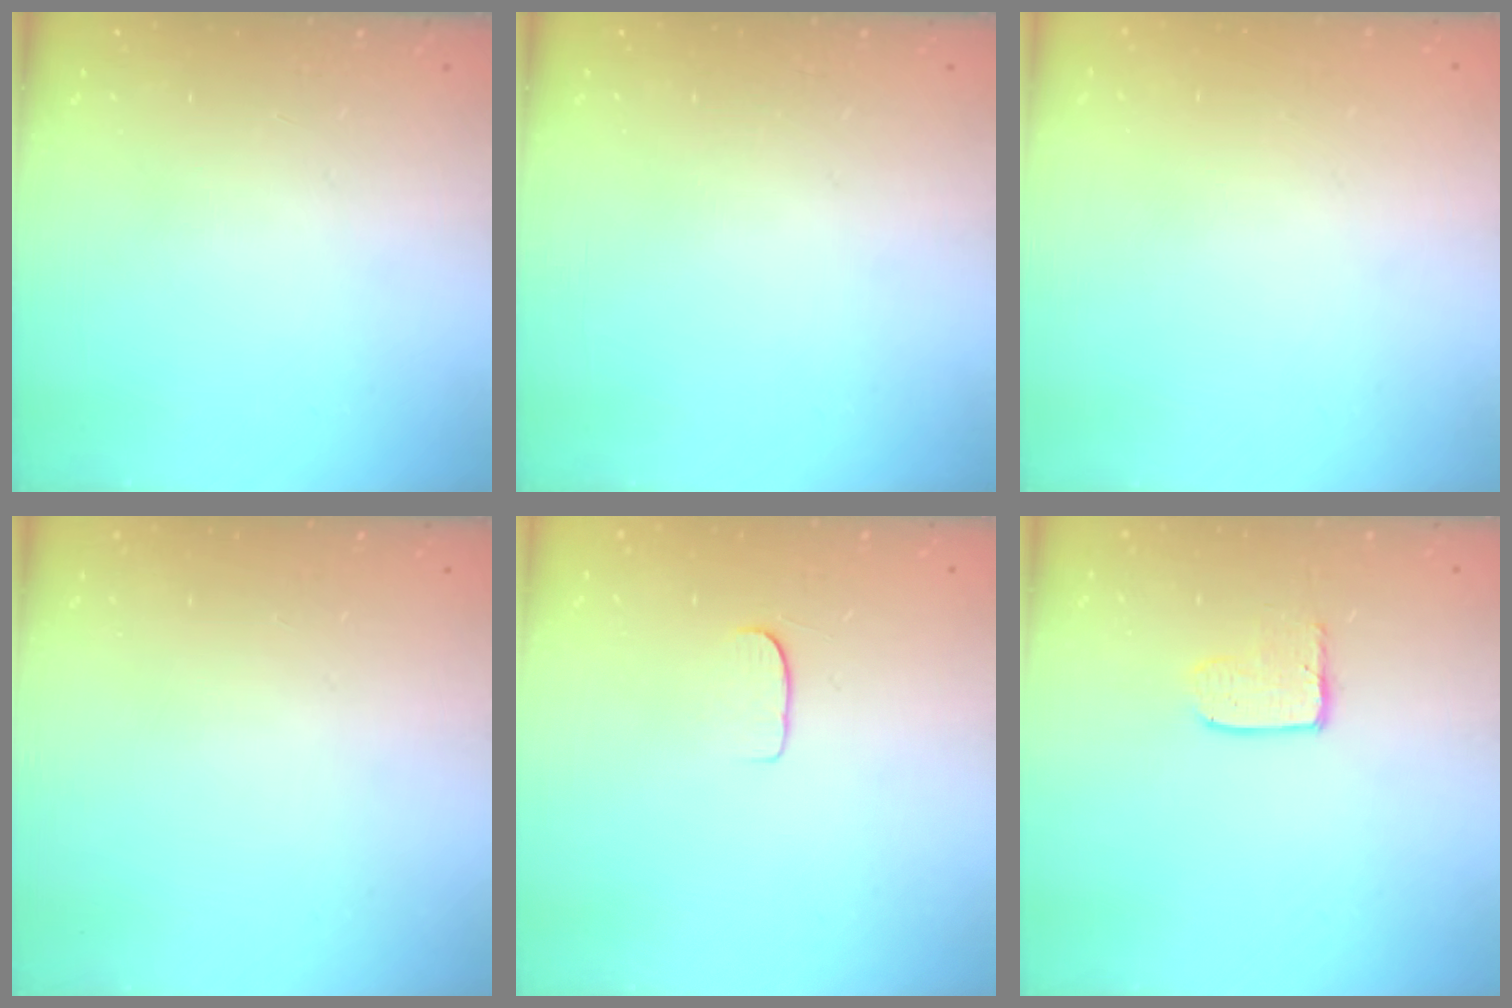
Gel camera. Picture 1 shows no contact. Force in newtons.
{"total": 0.0}
{"total": 0.0}
{"total": 0.5, "press": 0.5, "slide": 0.1}
{"total": 4.8, "press": 4.7, "slide": 0.6}
{"total": 3.8, "press": 3.8, "slide": 0.4}